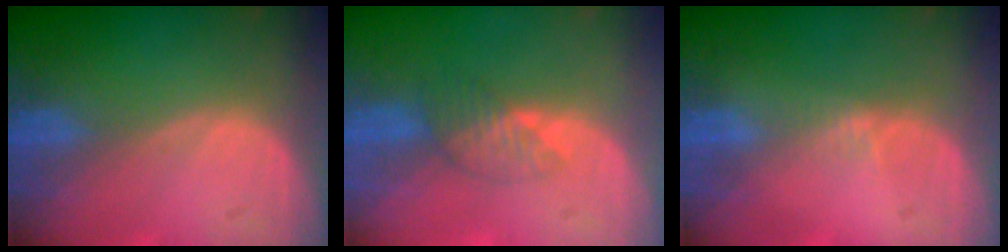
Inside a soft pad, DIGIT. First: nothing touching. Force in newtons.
{"total": 3.4, "press": 3.1, "slide": 1.5}
{"total": 0.8, "press": 0.8, "slide": 0.4}